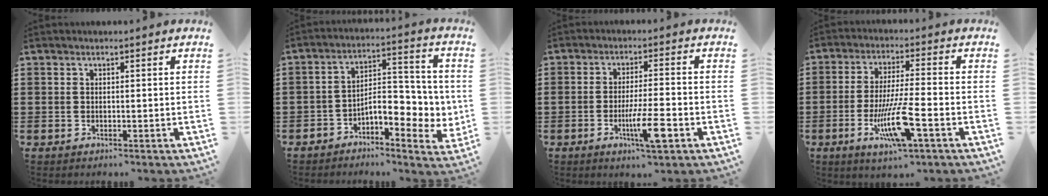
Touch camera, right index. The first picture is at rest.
{"total": 7.6, "force": [-1.5, 4.5, 5.9], "torque": [-0.080, -0.013, -0.032]}
{"total": 6.9, "force": [-2.9, 1.0, 6.2], "torque": [-0.108, -0.008, -0.049]}
{"total": 10.1, "force": [-4.0, 1.3, 9.2], "torque": [-0.179, -0.014, -0.074]}